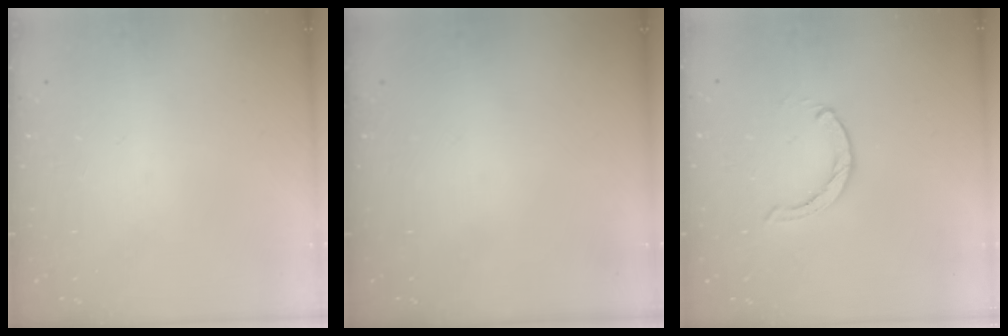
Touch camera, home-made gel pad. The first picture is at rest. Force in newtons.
{"total": 0.0}
{"total": 0.0}